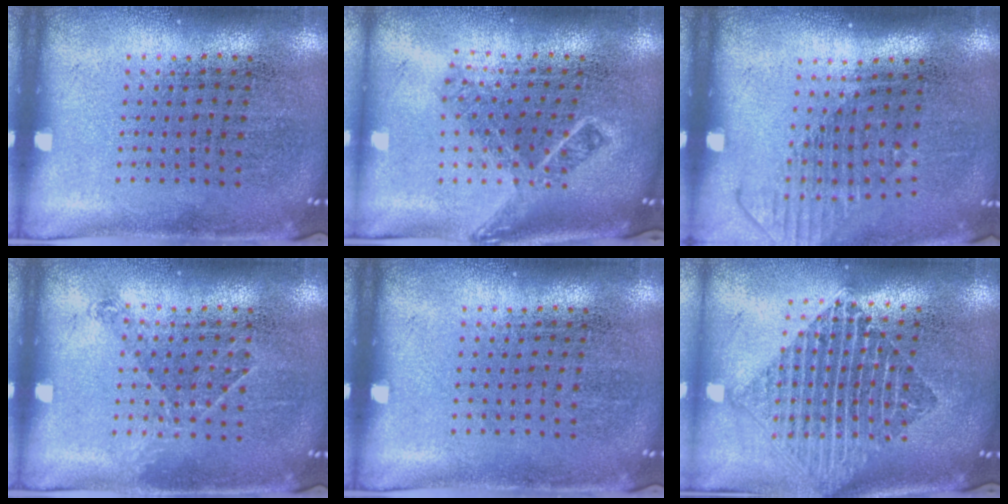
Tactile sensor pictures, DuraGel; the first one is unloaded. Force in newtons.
{"total": 1.9, "press": 1.3, "slide": 1.4}
{"total": 1.5, "press": 1.1, "slide": 0.9}
{"total": 1.0, "press": 0.8, "slide": 0.6}
{"total": 0.0}
{"total": 2.2, "press": 1.8, "slide": 1.3}